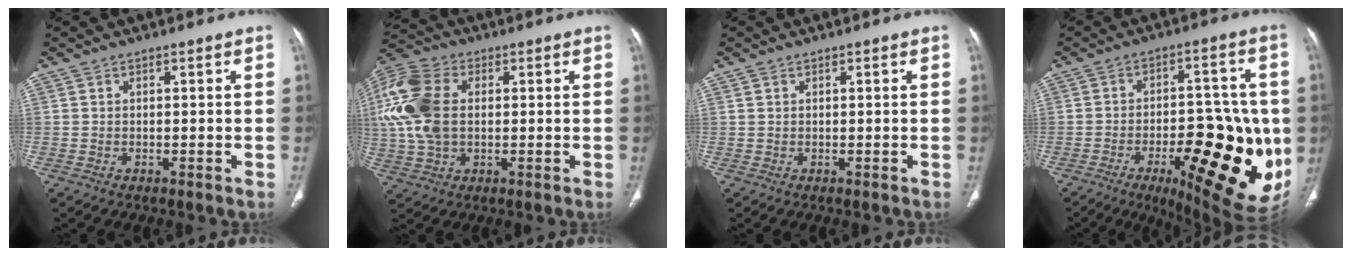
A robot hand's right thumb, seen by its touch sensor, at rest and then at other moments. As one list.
[{"total": 15.9, "force": [1.9, 10.5, 11.7], "torque": [-0.270, 0.013, 0.034]}, {"total": 0.0}, {"total": 25.8, "force": [-6.8, 9.9, 22.8], "torque": [-0.245, 0.003, -0.071]}]